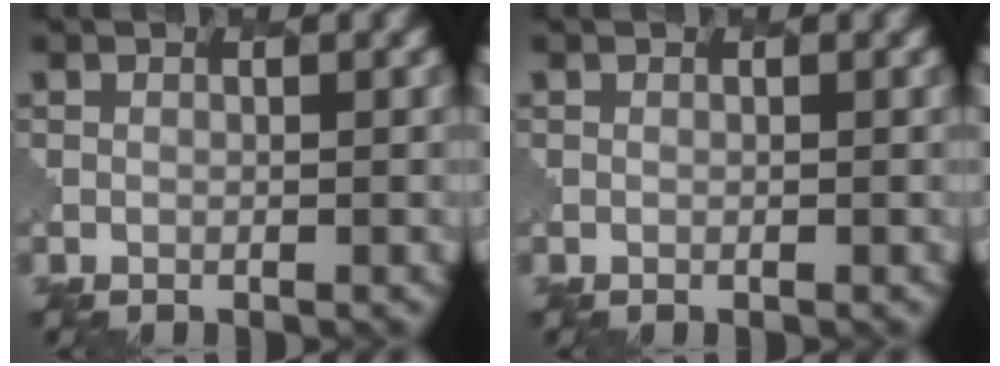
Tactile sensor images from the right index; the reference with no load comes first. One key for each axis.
{"total": 0.0}